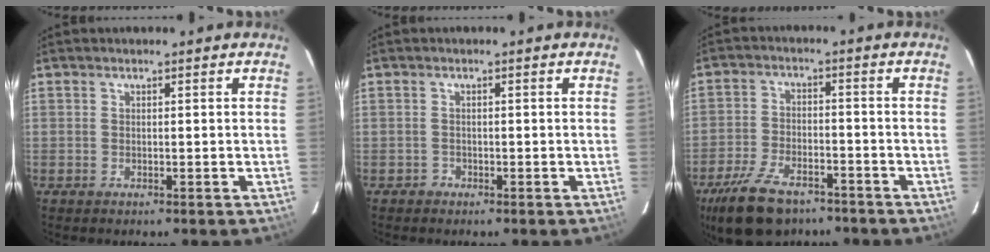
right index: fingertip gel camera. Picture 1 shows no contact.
{"total": 1.1, "force": [-0.7, 0.9, -0.2], "torque": [0.002, 0.006, -0.012]}
{"total": 13.5, "force": [-9.5, 6.6, 7.0], "torque": [-0.165, -0.009, -0.164]}